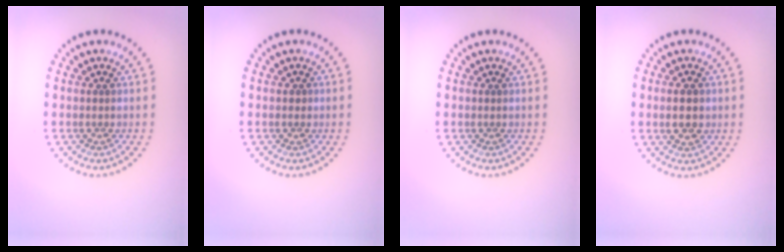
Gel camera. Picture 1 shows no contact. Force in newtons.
{"total": 0.8, "press": 0.8, "slide": 0.1}
{"total": 0.0}
{"total": 2.3, "press": 2.3, "slide": 0.3}